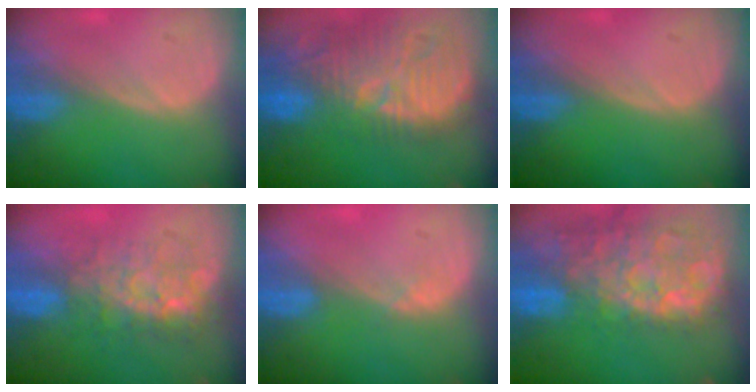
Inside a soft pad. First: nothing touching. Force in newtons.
{"total": 14.3, "press": 12.9, "slide": 6.2}
{"total": 0.0}
{"total": 8.4, "press": 7.6, "slide": 3.5}
{"total": 1.3, "press": 1.1, "slide": 0.8}
{"total": 14.9, "press": 12.1, "slide": 8.8}